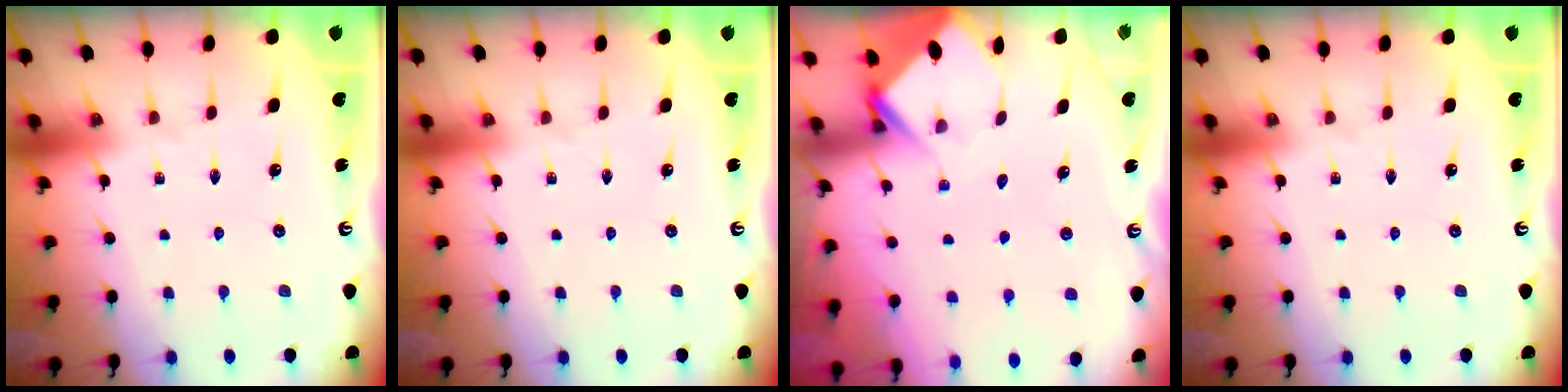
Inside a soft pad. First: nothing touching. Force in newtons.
{"total": 0.0}
{"total": 4.1, "press": 4.1, "slide": 0.2}
{"total": 0.0}